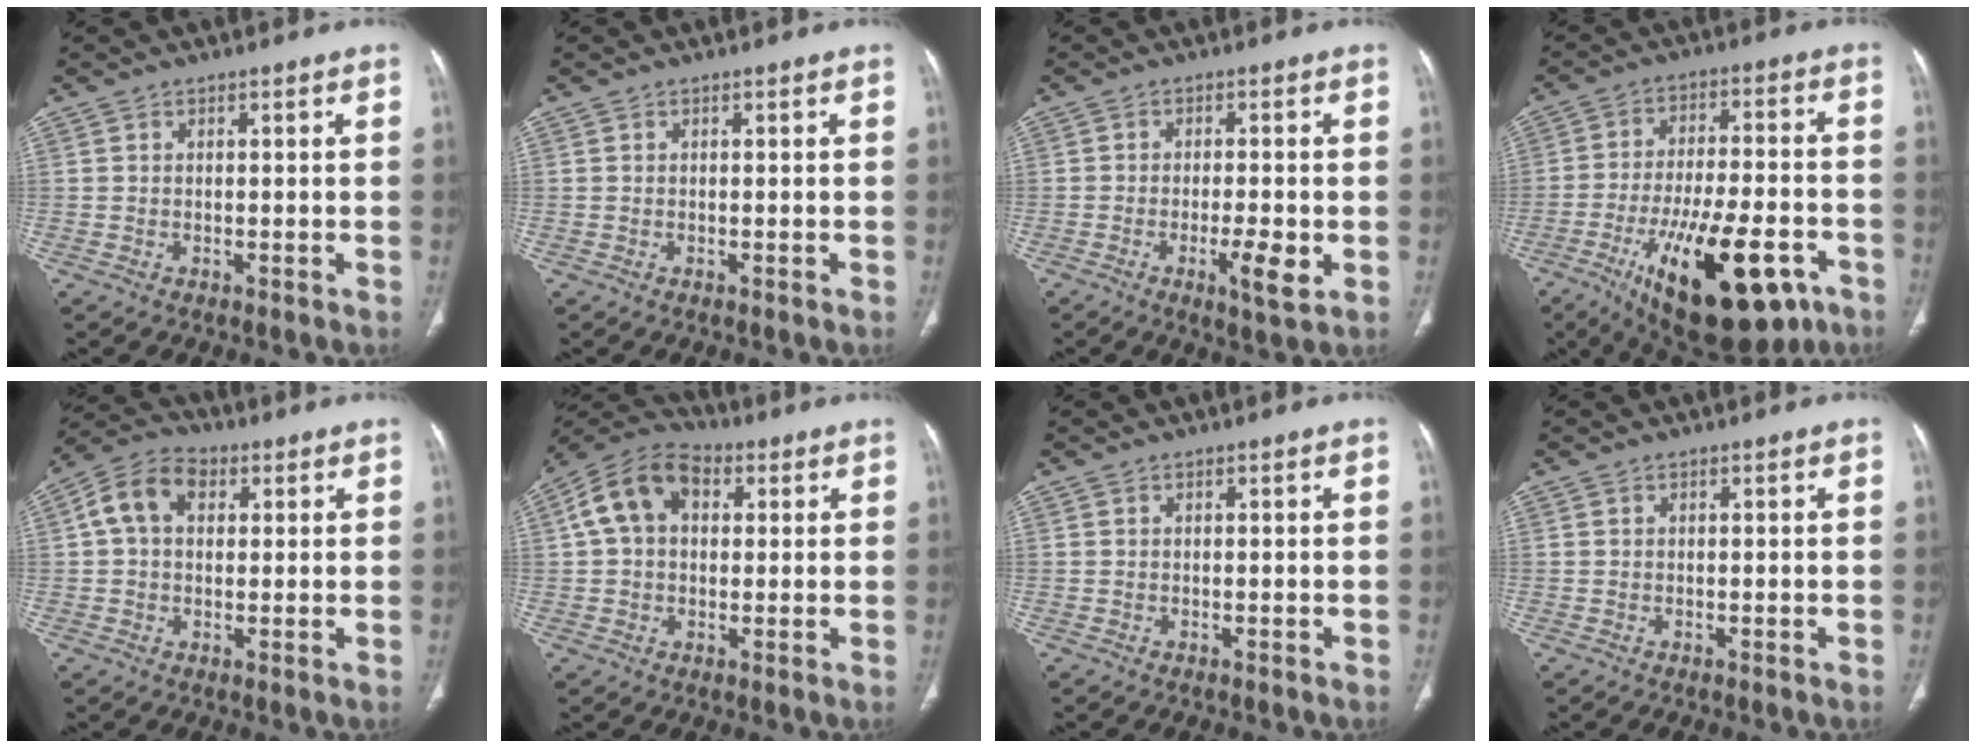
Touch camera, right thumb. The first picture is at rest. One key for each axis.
{"total": 0.0}
{"total": 5.7, "fx": -1.8, "fy": 1.2, "fz": 5.3, "tx": -0.087, "ty": -0.007, "tz": -0.028}
{"total": 23.7, "fx": -11.1, "fy": 9.4, "fz": 18.7, "tx": -0.279, "ty": 0.034, "tz": -0.160}
{"total": 8.9, "fx": 2.2, "fy": 6.3, "fz": 5.8, "tx": -0.101, "ty": 0.022, "tz": 0.032}
{"total": 11.8, "fx": 2.8, "fy": 8.2, "fz": 8.0, "tx": -0.135, "ty": 0.029, "tz": 0.038}
{"total": 0.0}
{"total": 0.0}